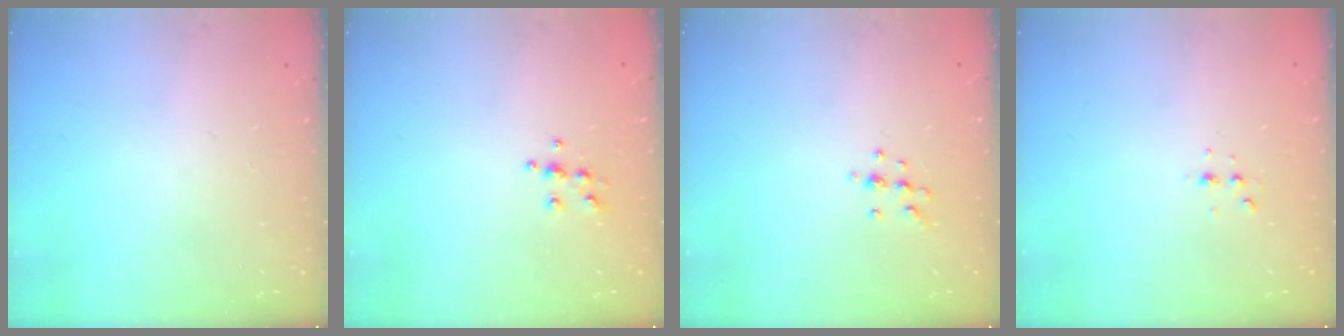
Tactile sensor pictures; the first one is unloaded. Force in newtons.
{"total": 5.6, "press": 5.6, "slide": 0.6}
{"total": 6.9, "press": 6.8, "slide": 1.2}
{"total": 2.8, "press": 2.8, "slide": 0.7}